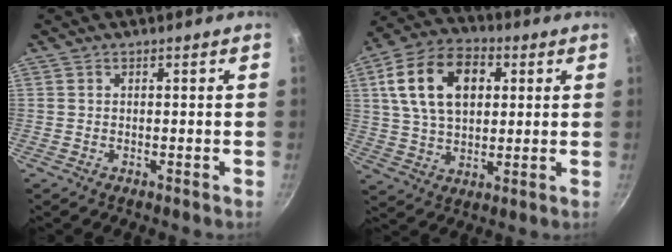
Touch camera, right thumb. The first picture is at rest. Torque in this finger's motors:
{"motor_torque": [0.12, 0.76, 0.54, 0.44, 0.24]}